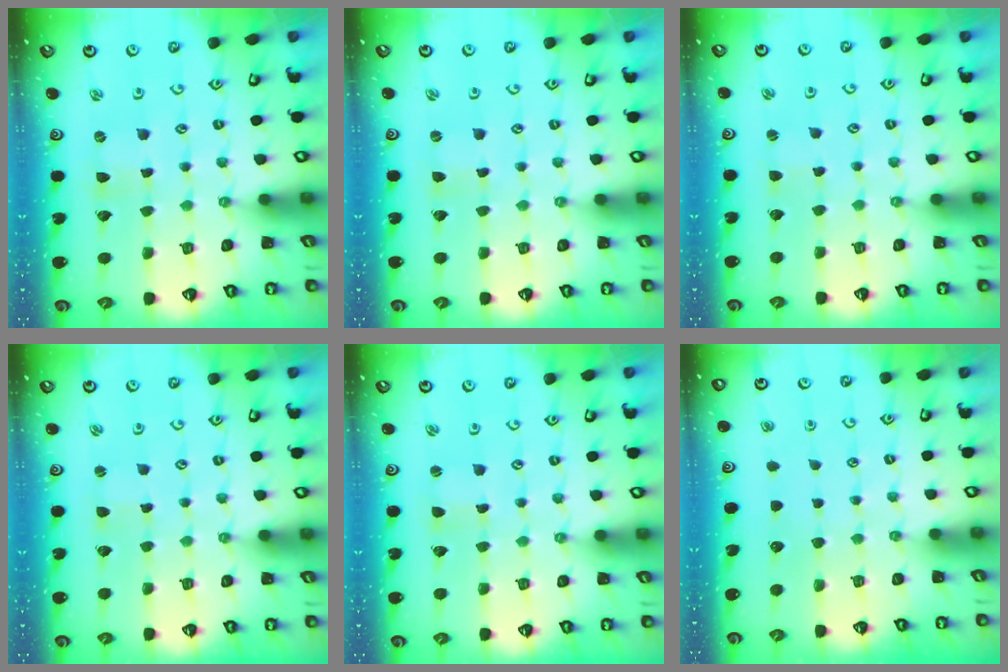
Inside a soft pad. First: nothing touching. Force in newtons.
{"total": 0.0}
{"total": 1.6, "press": 1.6, "slide": 0.1}
{"total": 1.1, "press": 1.1, "slide": 0.2}
{"total": 0.7, "press": 0.7, "slide": 0.1}
{"total": 0.0}